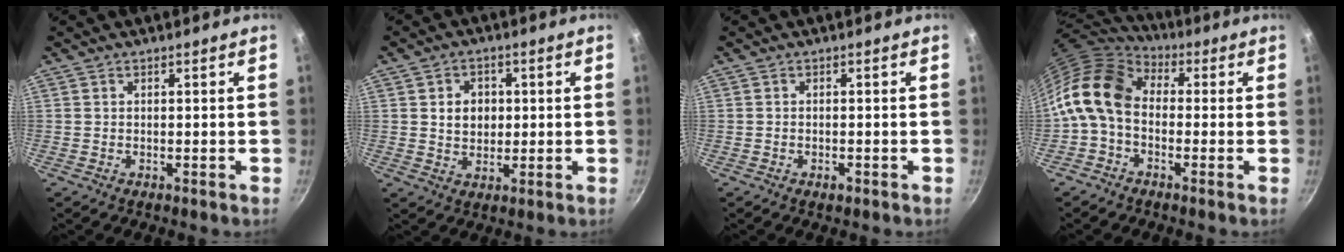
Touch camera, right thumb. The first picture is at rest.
{"total": 5.8, "force": [0.9, 4.7, 3.2], "torque": [-0.029, 0.001, 0.016]}
{"total": 1.3, "force": [-0.7, 0.7, 0.8], "torque": [-0.014, 0.002, -0.011]}
{"total": 13.7, "force": [-0.7, 9.7, 9.6], "torque": [-0.176, 0.035, -0.037]}